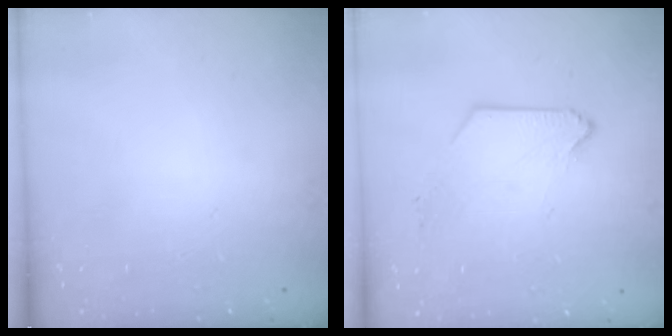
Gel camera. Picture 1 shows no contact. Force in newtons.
{"total": 2.0, "press": 2.0, "slide": 0.5}